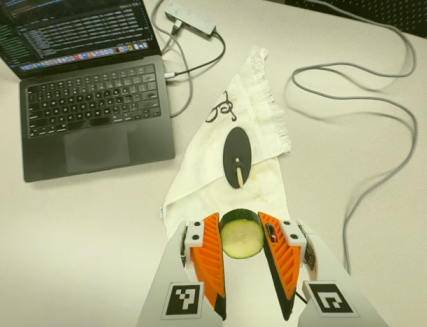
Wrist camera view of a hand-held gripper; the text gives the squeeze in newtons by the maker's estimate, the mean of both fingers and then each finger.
{"total": 12.4, "left": 12.5, "right": 12.3}